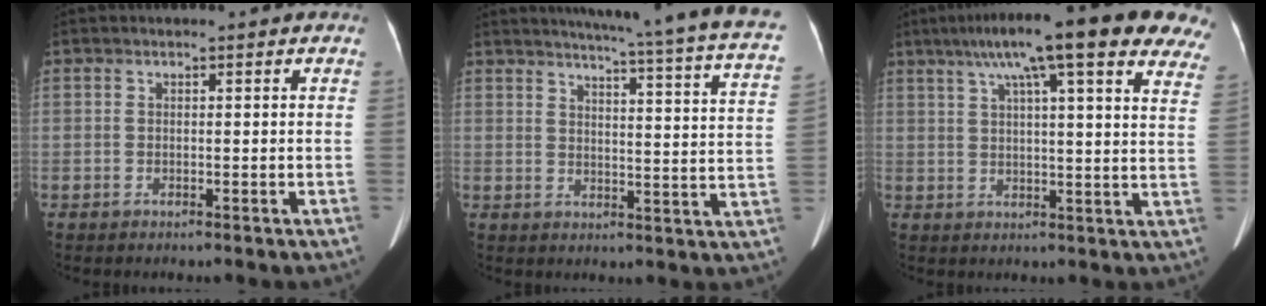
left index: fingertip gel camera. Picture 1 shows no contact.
{"total": 22.3, "force": [19.4, -0.5, 11.1], "torque": [-0.150, -0.064, 0.218]}
{"total": 23.3, "force": [16.2, 3.5, 16.4], "torque": [-0.238, 0.052, 0.198]}